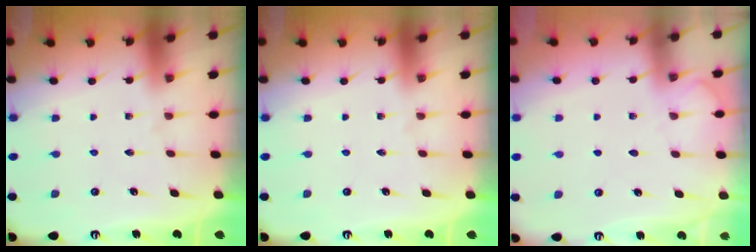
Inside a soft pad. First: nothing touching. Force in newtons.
{"total": 0.0}
{"total": 2.3, "press": 2.3, "slide": 0.3}